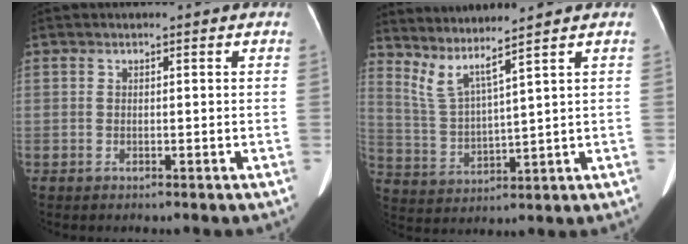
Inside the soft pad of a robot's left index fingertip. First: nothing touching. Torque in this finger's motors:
{"motor_torque": [-0.28, -0.45, 0.02, 0.01]}